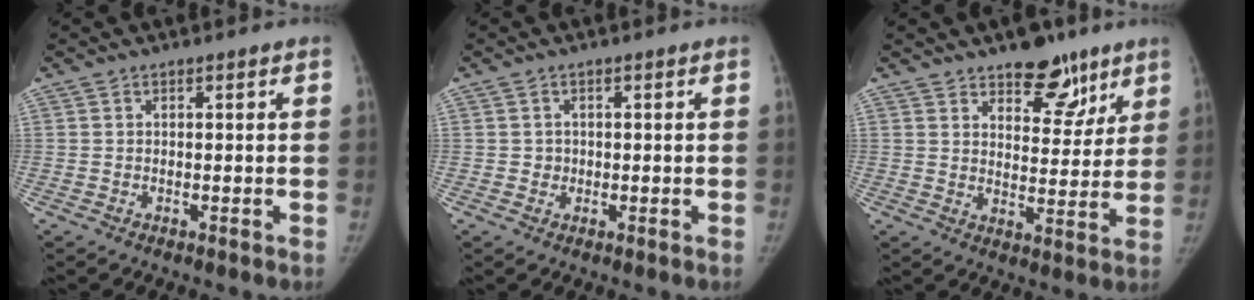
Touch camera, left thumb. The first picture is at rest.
{"total": 1.5, "force": [0.0, 1.5, 0.2], "torque": [0.004, 0.004, 0.000]}
{"total": 11.4, "force": [7.7, 5.9, 6.0], "torque": [-0.035, -0.045, 0.112]}